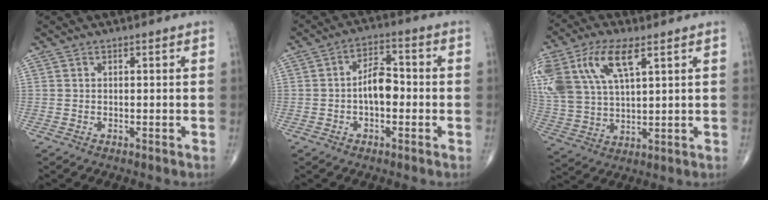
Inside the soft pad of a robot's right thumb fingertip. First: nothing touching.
{"total": 6.6, "force": [-1.0, 3.7, 5.4], "torque": [-0.078, 0.025, -0.025]}
{"total": 18.4, "force": [8.0, 8.9, 14.0], "torque": [-0.321, 0.002, 0.157]}